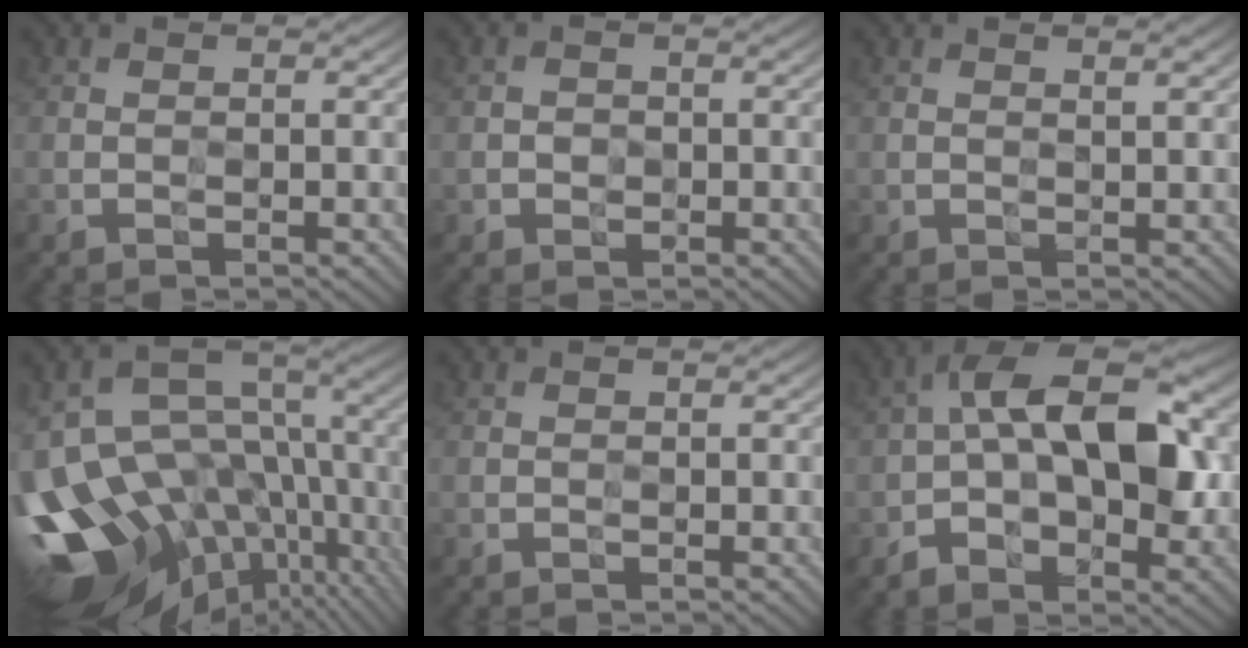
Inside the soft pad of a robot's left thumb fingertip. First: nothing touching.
{"total": 1.1, "force": [0.2, 1.0, -0.2], "torque": [0.016, 0.001, 0.004]}
{"total": 1.4, "force": [1.4, -0.2, -0.1], "torque": [0.003, 0.001, 0.024]}
{"total": 18.0, "force": [-4.9, 11.8, 12.7], "torque": [-0.244, -0.016, -0.056]}
{"total": 0.0}
{"total": 12.7, "force": [0.2, 7.1, 10.6], "torque": [-0.161, 0.026, 0.000]}